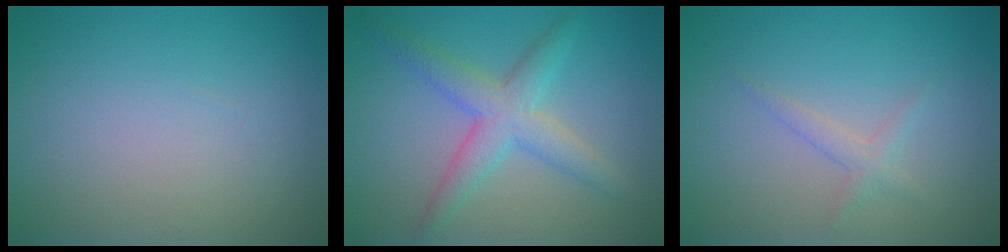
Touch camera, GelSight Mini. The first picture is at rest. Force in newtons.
{"total": 4.3, "press": 4.3, "slide": 0.1}
{"total": 1.4, "press": 1.4, "slide": 0.1}